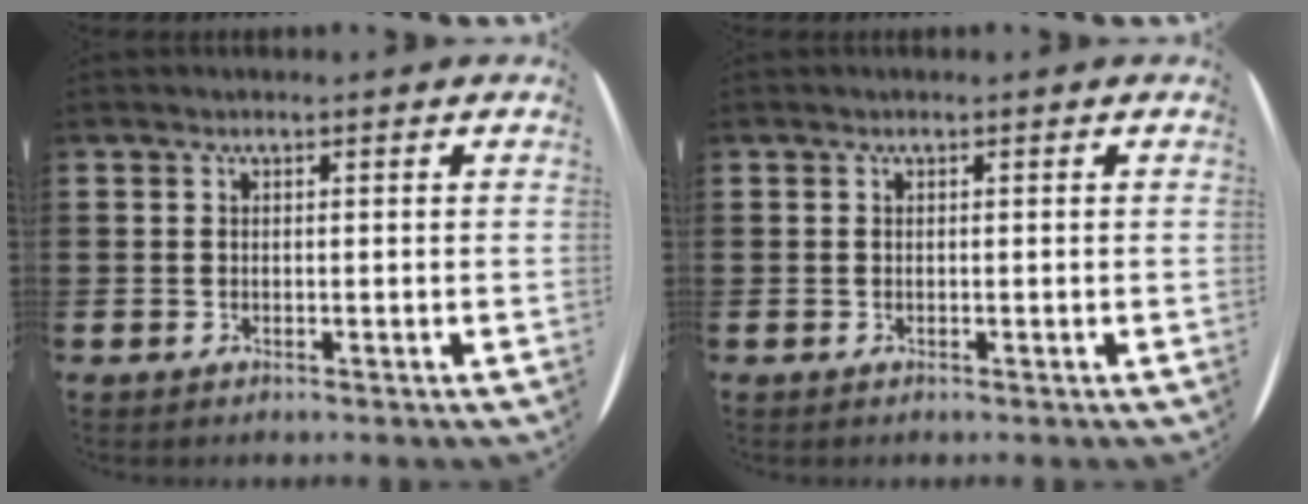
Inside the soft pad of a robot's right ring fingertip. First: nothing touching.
{"total": 0.0}